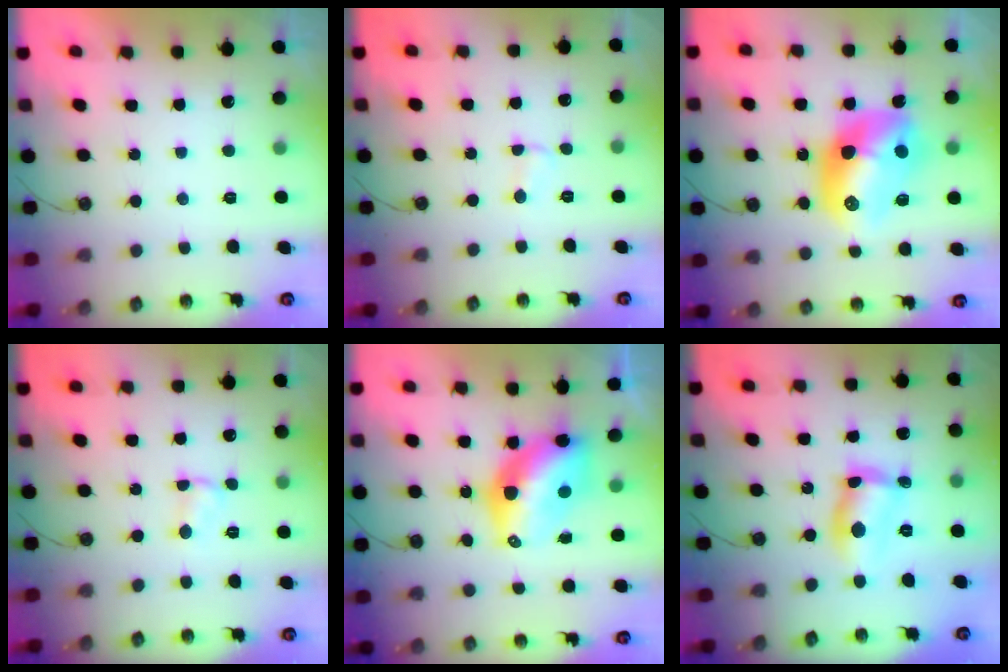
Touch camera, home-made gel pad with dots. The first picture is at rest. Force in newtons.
{"total": 2.1, "press": 2.1, "slide": 0.2}
{"total": 15.7, "press": 15.6, "slide": 1.4}
{"total": 2.4, "press": 2.4, "slide": 0.3}
{"total": 10.7, "press": 10.7, "slide": 0.9}
{"total": 9.3, "press": 9.3, "slide": 0.9}